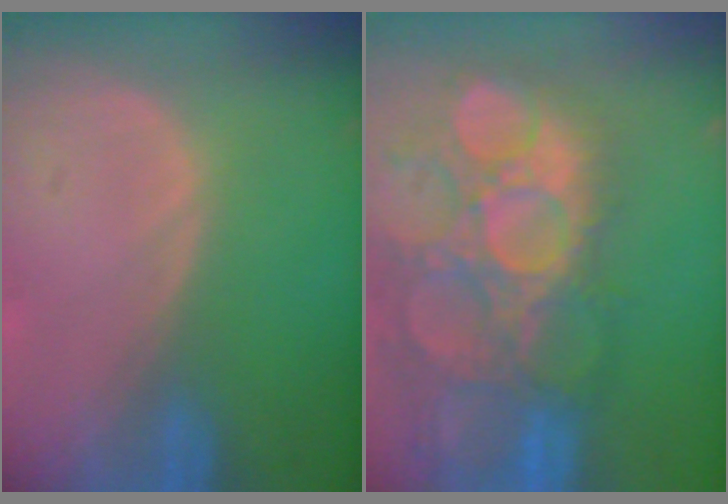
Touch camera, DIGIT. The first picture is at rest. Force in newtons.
{"total": 15.0, "press": 12.6, "slide": 8.2}